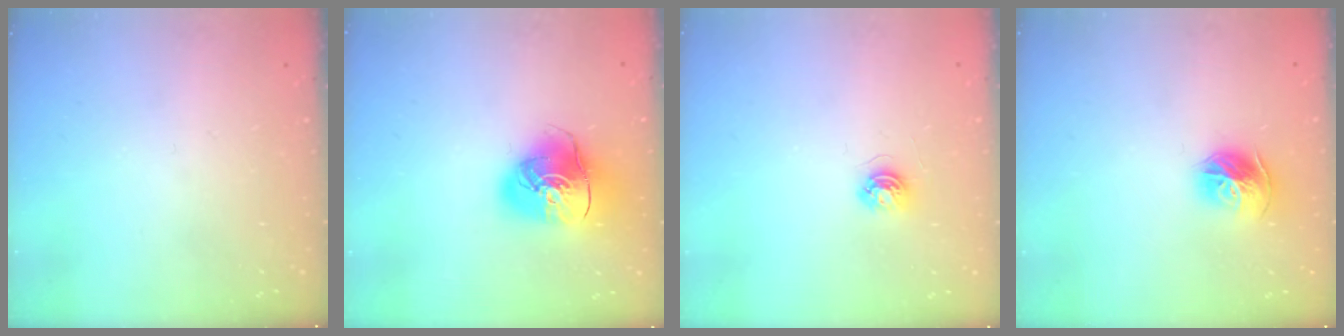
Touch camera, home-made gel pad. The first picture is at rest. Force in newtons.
{"total": 13.0, "press": 12.8, "slide": 1.9}
{"total": 4.0, "press": 4.0, "slide": 0.5}
{"total": 11.3, "press": 11.2, "slide": 1.2}